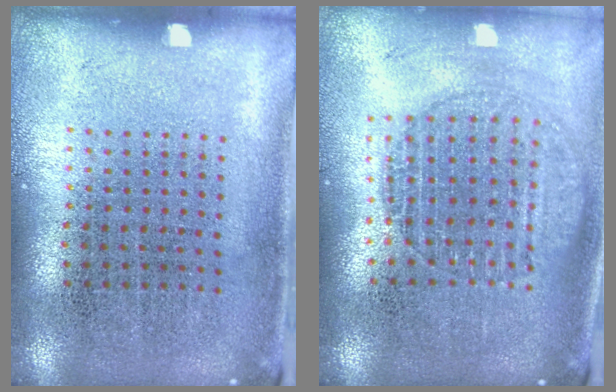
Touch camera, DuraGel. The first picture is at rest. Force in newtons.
{"total": 1.8, "press": 1.5, "slide": 1.0}